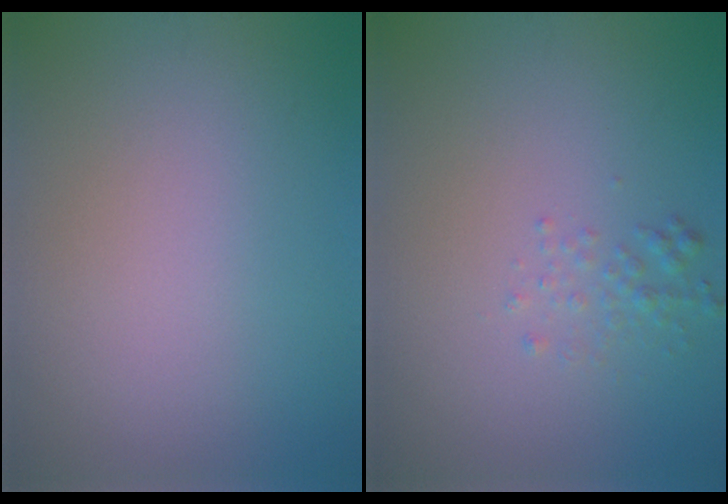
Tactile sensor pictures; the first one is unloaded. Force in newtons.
{"total": 1.3, "press": 1.3, "slide": 0.1}